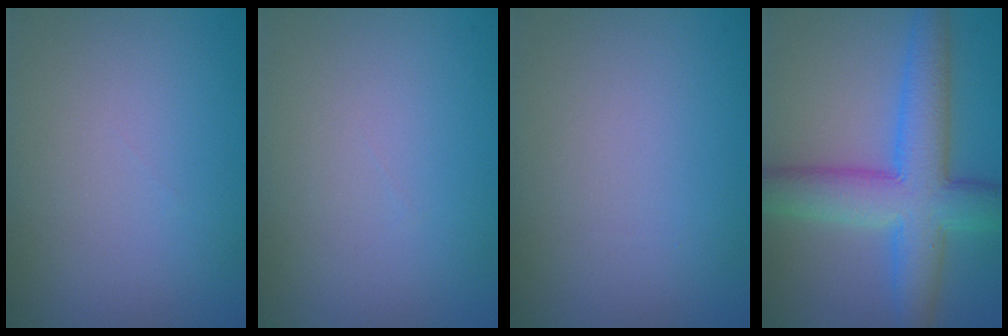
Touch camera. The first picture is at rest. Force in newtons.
{"total": 0.0}
{"total": 0.0}
{"total": 8.4, "press": 8.4, "slide": 0.2}